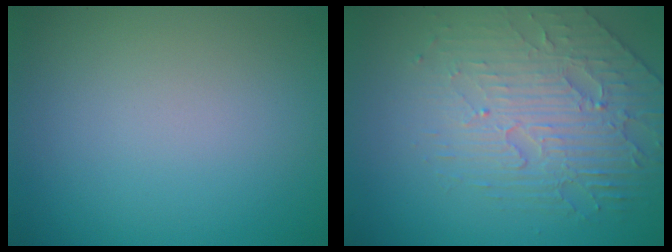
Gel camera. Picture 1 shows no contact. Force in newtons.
{"total": 4.3, "press": 4.0, "slide": 1.7}